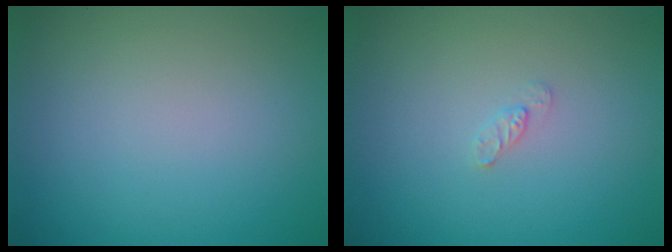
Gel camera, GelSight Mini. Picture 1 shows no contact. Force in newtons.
{"total": 0.9, "press": 0.8, "slide": 0.2}